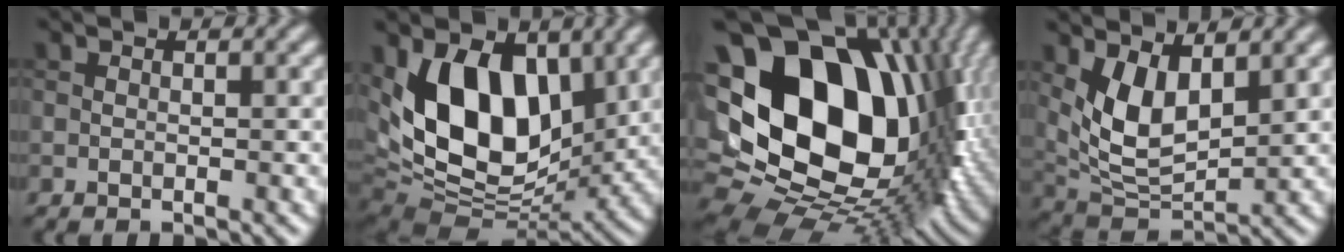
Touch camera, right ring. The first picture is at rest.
{"total": 11.3, "force": [2.6, 7.1, 8.4], "torque": [-0.142, -0.012, 0.035]}
{"total": 21.5, "force": [4.4, 15.0, 14.8], "torque": [-0.261, 0.009, 0.107]}
{"total": 5.7, "force": [2.1, 2.9, 4.5], "torque": [-0.095, -0.012, 0.048]}